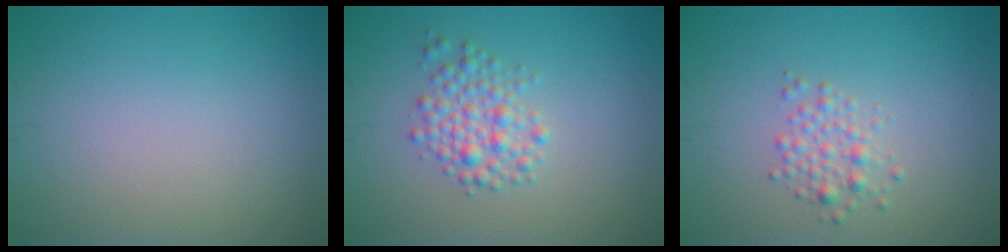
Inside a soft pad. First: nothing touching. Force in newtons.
{"total": 2.8, "press": 2.8, "slide": 0.1}
{"total": 1.9, "press": 1.9, "slide": 0.1}